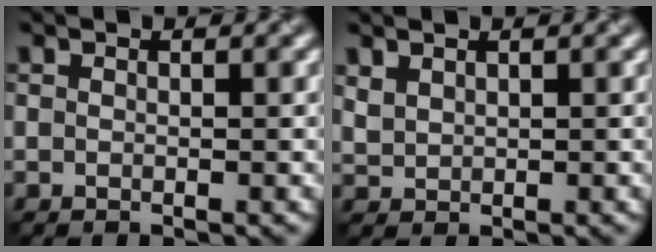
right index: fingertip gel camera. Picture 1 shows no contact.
{"total": 1.4, "force": [1.1, 0.7, 0.4], "torque": [-0.014, 0.000, 0.028]}